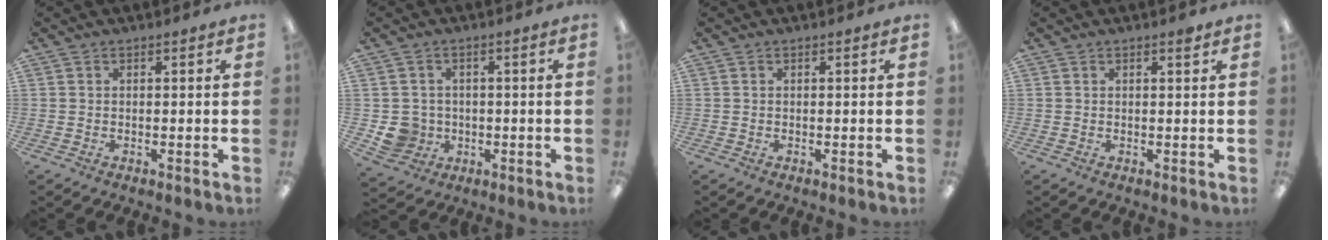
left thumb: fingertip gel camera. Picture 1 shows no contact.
{"total": 5.6, "force": [-0.6, 5.4, 1.0], "torque": [-0.028, 0.010, -0.003]}
{"total": 0.0}
{"total": 1.1, "force": [0.9, 0.1, 0.7], "torque": [-0.008, -0.004, 0.013]}